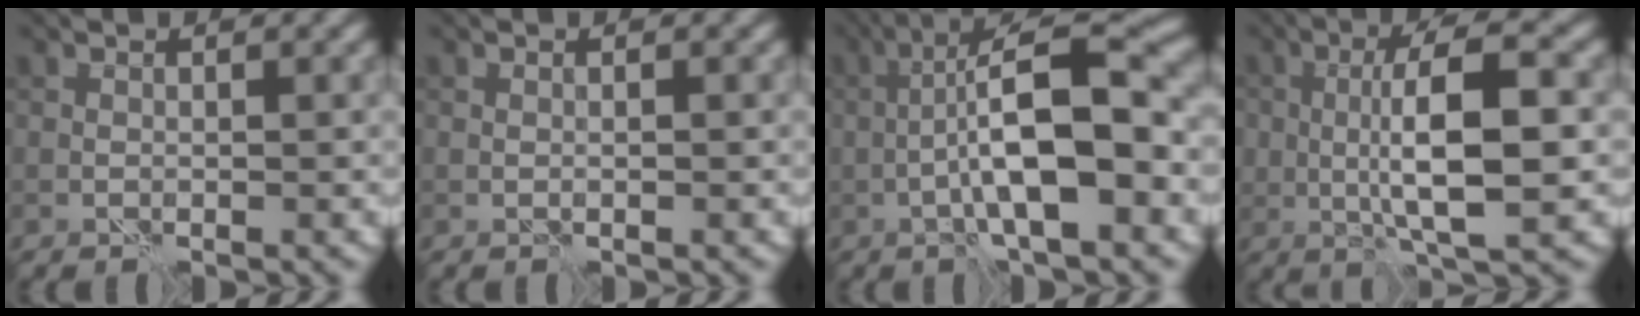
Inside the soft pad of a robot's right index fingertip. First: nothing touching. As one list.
[{"total": 0.0}, {"total": 9.3, "force": [-2.1, 2.1, 8.8], "torque": [-0.139, 0.024, -0.041]}, {"total": 7.9, "force": [-0.3, 2.4, 7.5], "torque": [-0.132, 0.004, -0.009]}]